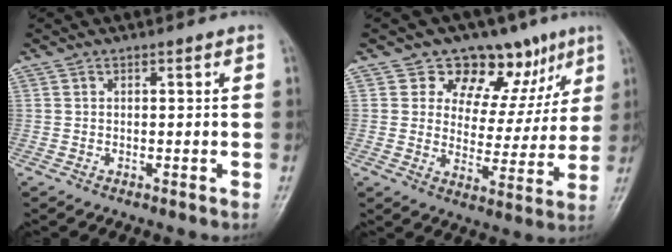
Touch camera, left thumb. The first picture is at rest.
{"total": 13.5, "force": [8.3, 8.8, 6.0], "torque": [-0.020, -0.032, 0.117]}